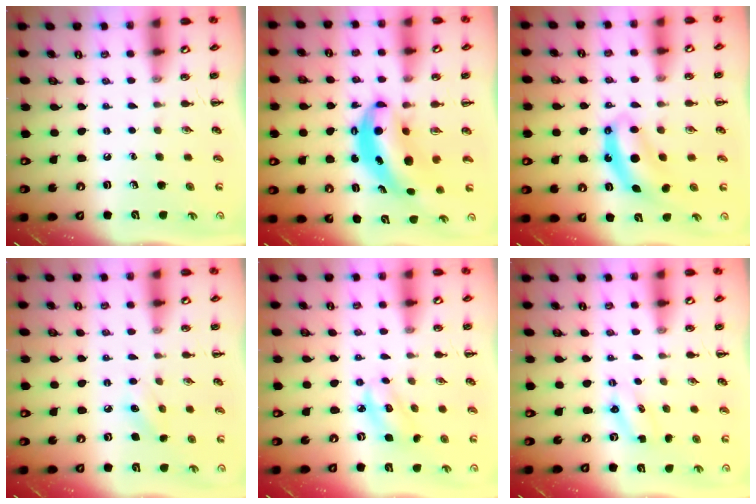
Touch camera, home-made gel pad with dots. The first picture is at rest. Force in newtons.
{"total": 8.2, "press": 8.1, "slide": 1.7}
{"total": 6.8, "press": 6.7, "slide": 0.5}
{"total": 5.9, "press": 5.8, "slide": 1.5}
{"total": 3.8, "press": 3.8, "slide": 0.5}
{"total": 2.4, "press": 2.4, "slide": 0.6}